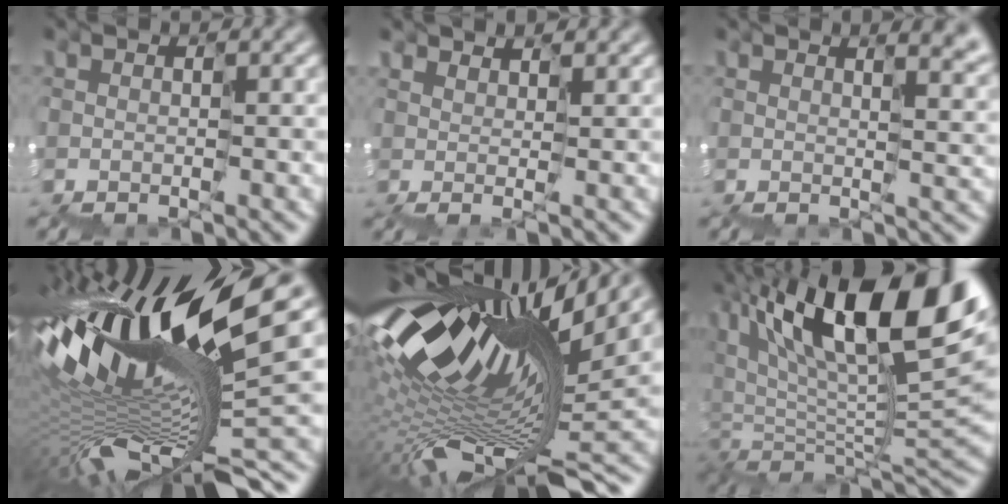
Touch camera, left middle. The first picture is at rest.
{"total": 1.8, "force": [1.7, -0.7, -0.1], "torque": [-0.001, 0.001, 0.037]}
{"total": 6.2, "force": [3.4, 2.7, 4.5], "torque": [-0.048, -0.005, 0.065]}
{"total": 13.3, "force": [1.7, 2.9, 12.9], "torque": [-0.239, -0.003, 0.027]}
{"total": 12.2, "force": [3.1, 3.4, 11.3], "torque": [-0.198, 0.007, 0.065]}
{"total": 13.7, "force": [7.0, 5.5, 10.4], "torque": [-0.177, 0.015, 0.142]}